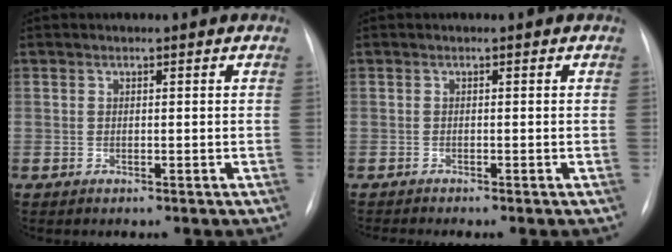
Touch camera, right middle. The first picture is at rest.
{"total": 2.5, "force": [-2.3, -0.5, 1.0], "torque": [-0.007, -0.004, -0.031]}